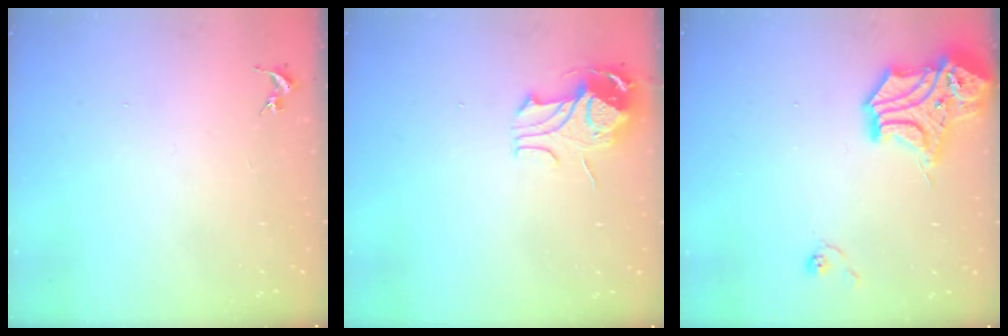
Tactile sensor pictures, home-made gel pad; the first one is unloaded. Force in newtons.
{"total": 9.9, "press": 9.8, "slide": 1.4}
{"total": 15.8, "press": 15.6, "slide": 2.4}